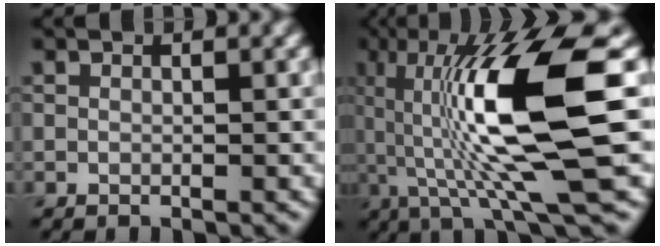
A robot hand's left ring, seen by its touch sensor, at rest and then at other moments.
{"total": 12.9, "force": [0.7, 2.6, 12.6], "torque": [-0.227, 0.006, 0.014]}